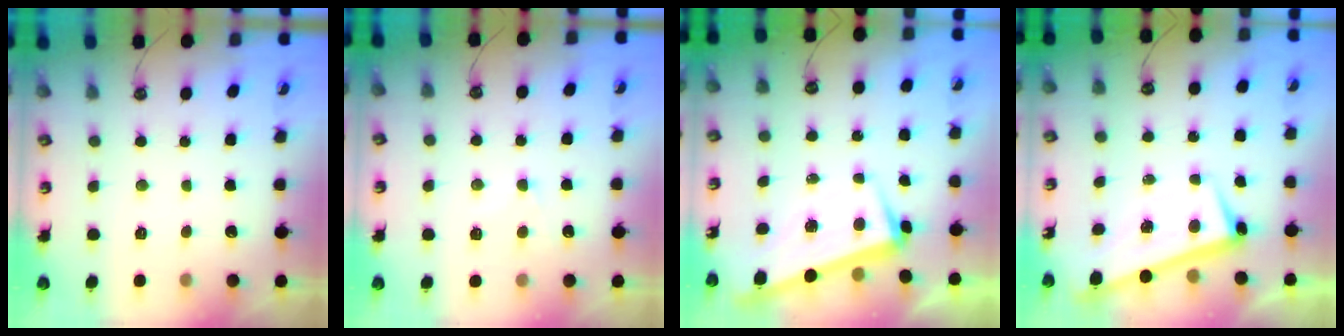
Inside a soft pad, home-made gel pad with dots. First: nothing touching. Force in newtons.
{"total": 1.2, "press": 1.1, "slide": 0.6}
{"total": 2.8, "press": 2.3, "slide": 1.7}
{"total": 2.6, "press": 2.5, "slide": 0.6}